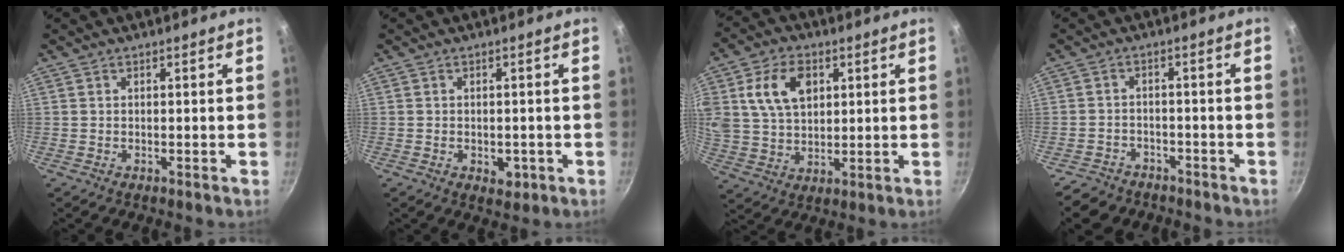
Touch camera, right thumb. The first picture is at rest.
{"total": 3.1, "force": [-1.0, 2.1, 2.1], "torque": [-0.019, 0.000, -0.009]}
{"total": 11.9, "force": [3.9, 8.1, 7.8], "torque": [-0.128, -0.007, 0.074]}
{"total": 6.6, "force": [-5.0, 4.0, 1.5], "torque": [-0.023, 0.049, -0.073]}